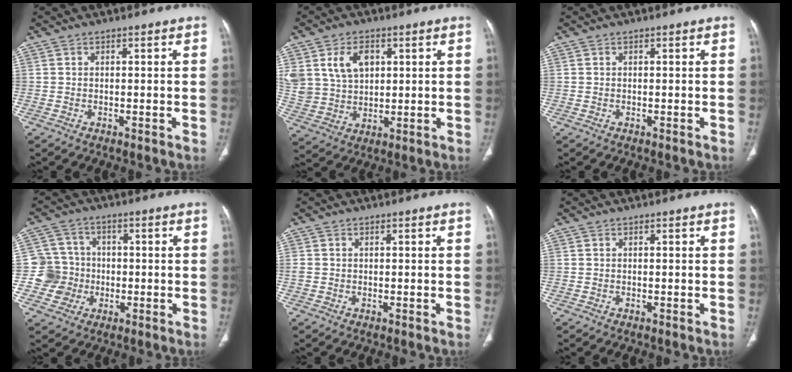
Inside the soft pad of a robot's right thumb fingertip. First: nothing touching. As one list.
[{"total": 11.3, "force": [4.0, 8.2, 6.7], "torque": [-0.118, -0.011, 0.091]}, {"total": 0.0}, {"total": 8.0, "force": [-1.4, 7.9, 0.8], "torque": [0.022, 0.016, -0.029]}, {"total": 1.0, "force": [0.1, 1.0, 0.4], "torque": [-0.001, 0.002, 0.004]}, {"total": 0.0}]